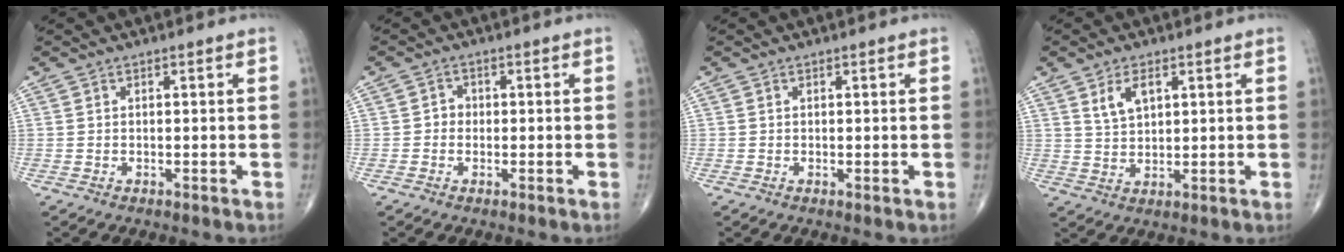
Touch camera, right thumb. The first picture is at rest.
{"total": 1.8, "force": [-0.3, 1.6, 0.7], "torque": [0.003, 0.008, -0.010]}
{"total": 0.0}
{"total": 5.0, "force": [2.3, 2.6, 3.5], "torque": [-0.058, -0.011, 0.048]}